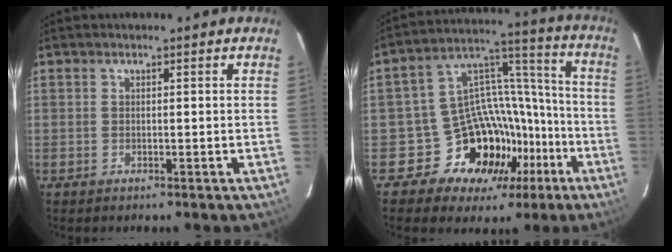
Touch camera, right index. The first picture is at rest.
{"total": 17.7, "force": [-9.7, 12.9, 7.1], "torque": [-0.125, 0.060, -0.135]}